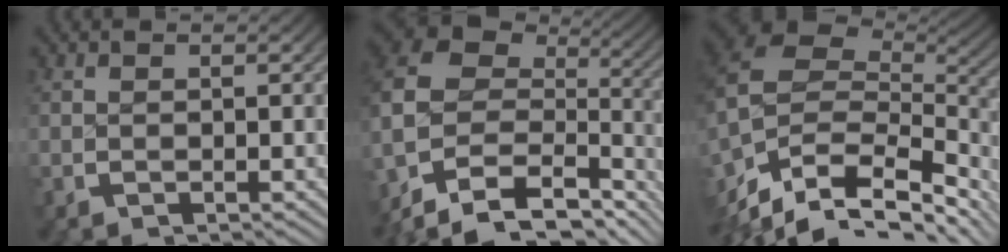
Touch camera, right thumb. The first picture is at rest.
{"total": 14.7, "force": [-3.1, 9.1, 11.2], "torque": [-0.233, -0.048, -0.014]}
{"total": 16.4, "force": [-2.7, 10.6, 12.2], "torque": [-0.245, -0.038, -0.015]}